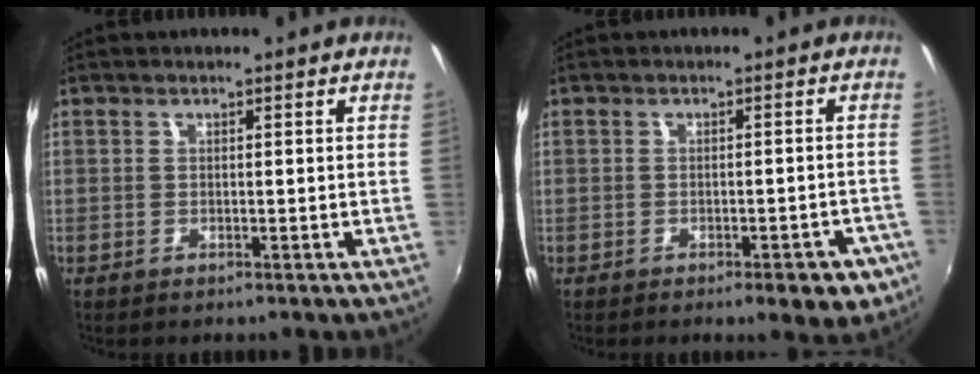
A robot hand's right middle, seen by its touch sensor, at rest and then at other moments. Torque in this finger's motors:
{"motor_torque": [0.03, -0.56, 0.15, 0.12]}